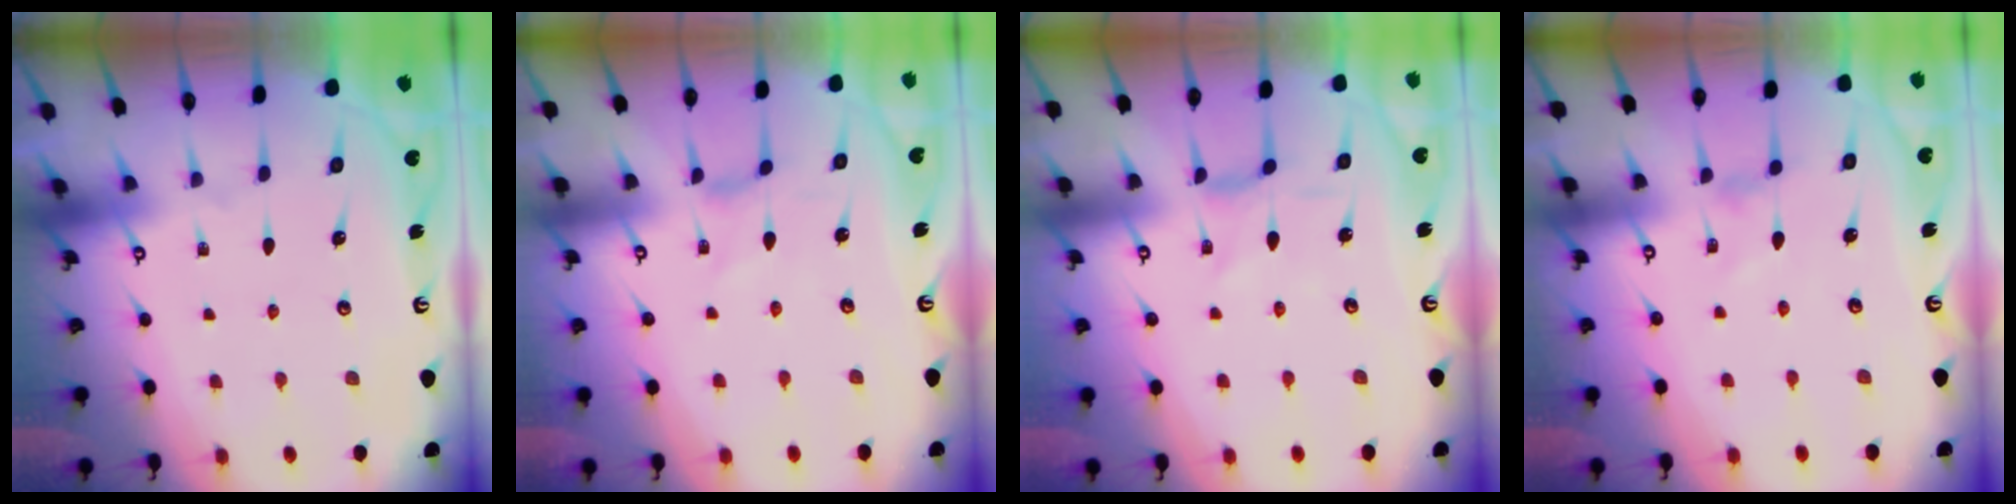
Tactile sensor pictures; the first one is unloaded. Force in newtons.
{"total": 0.0}
{"total": 0.7, "press": 0.6, "slide": 0.3}
{"total": 0.0}